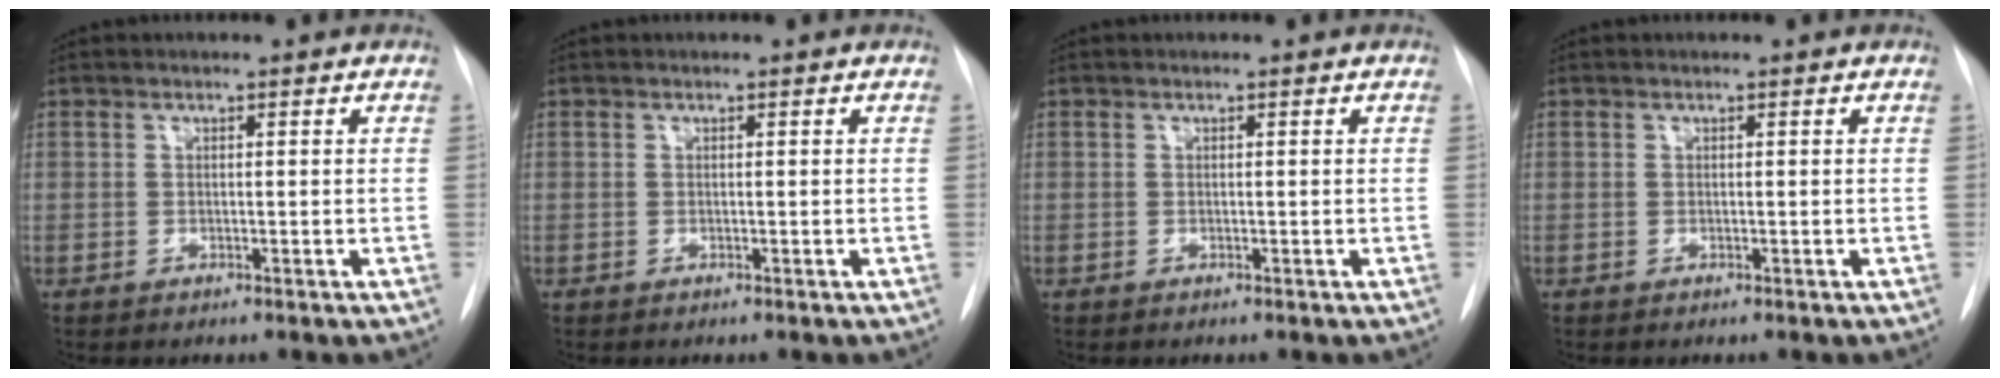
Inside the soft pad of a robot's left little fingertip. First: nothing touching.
{"total": 0.0}
{"total": 0.0}
{"total": 0.0}